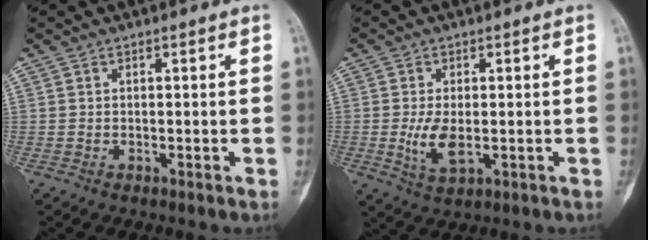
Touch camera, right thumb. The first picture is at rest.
{"total": 5.5, "force": [-0.6, 2.7, 4.8], "torque": [-0.095, -0.012, -0.004]}